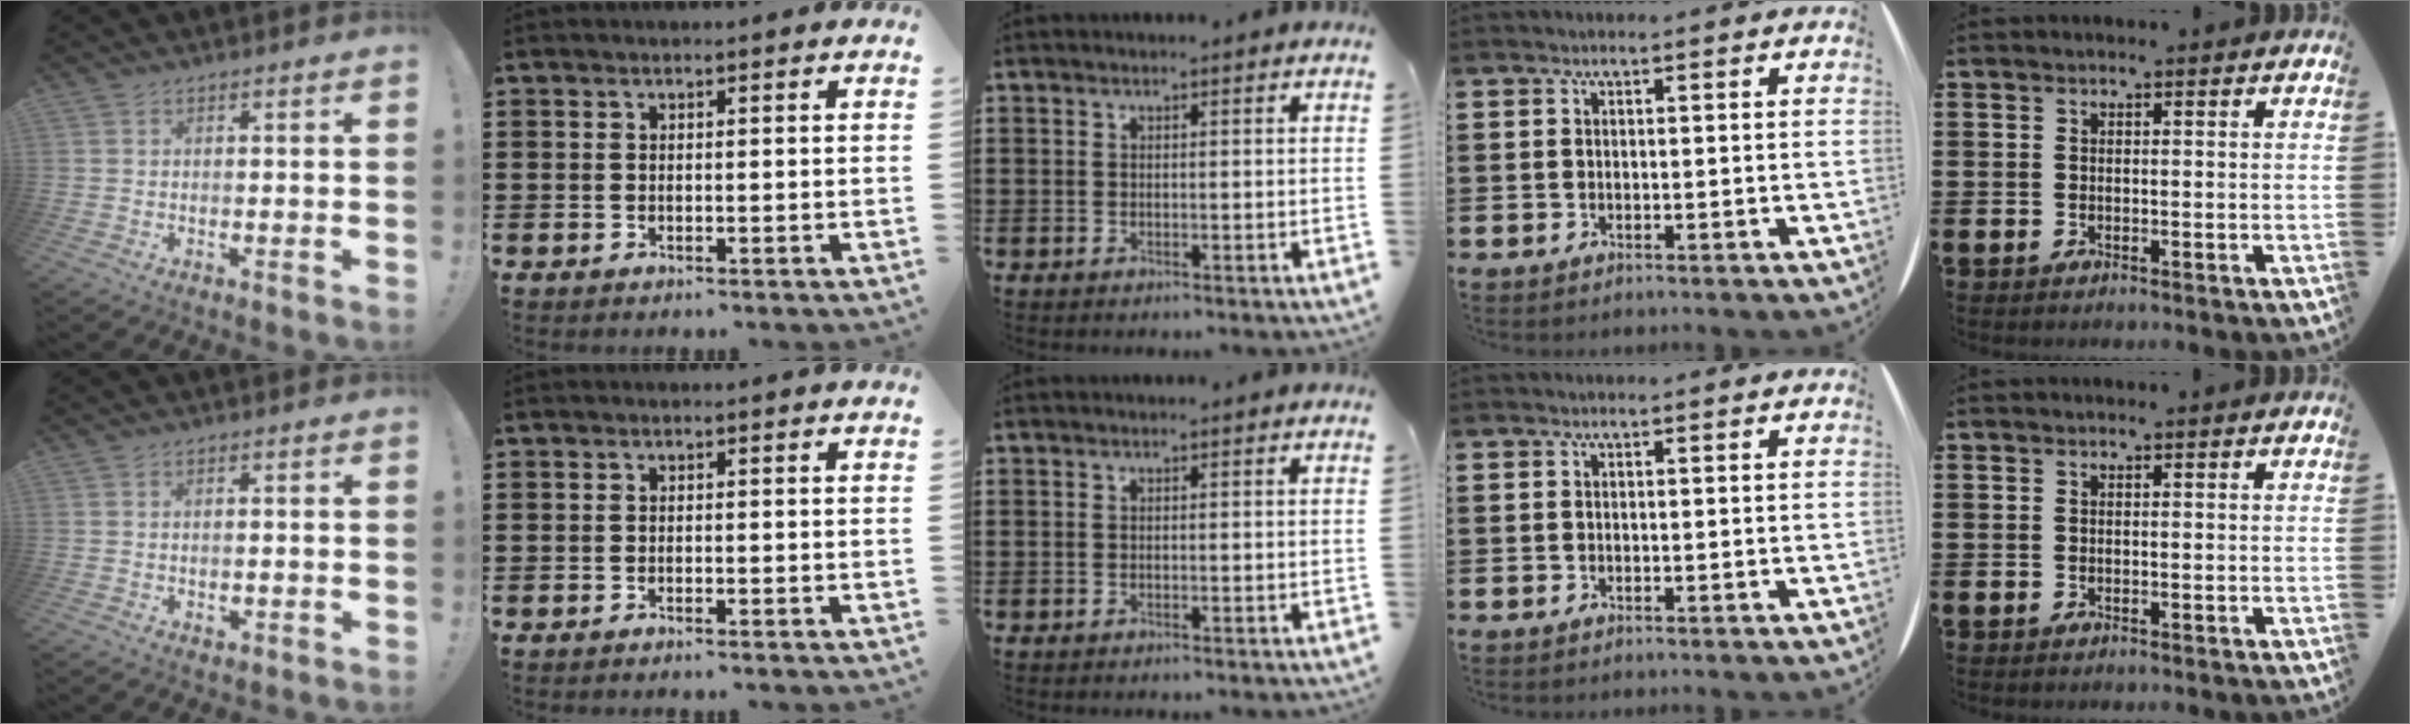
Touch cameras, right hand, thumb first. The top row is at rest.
{"thumb": {"total": 0.9, "force": [0.0, 0.5, 0.8], "torque": [-0.004, -0.001, -0.001]}, "index": {"total": 0.7, "force": [-0.7, -0.1, 0.2], "torque": [-0.006, -0.005, -0.013]}}